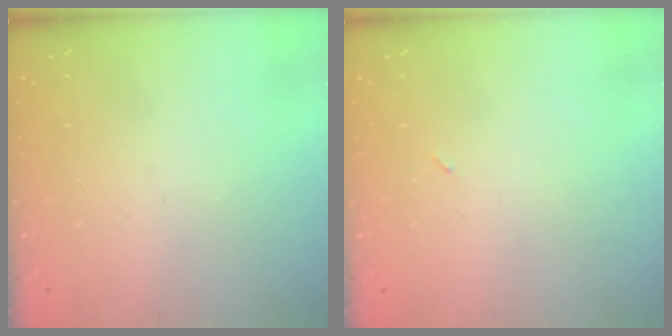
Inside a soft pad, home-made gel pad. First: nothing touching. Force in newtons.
{"total": 2.1, "press": 1.9, "slide": 1.0}